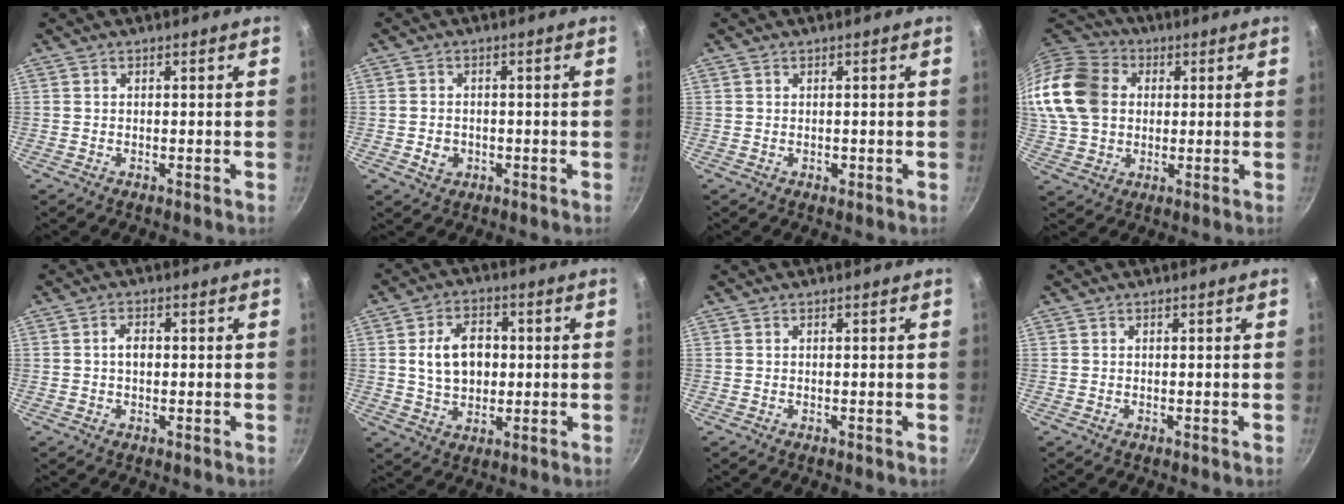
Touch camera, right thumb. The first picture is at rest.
{"total": 3.1, "force": [-0.9, 2.6, 1.4], "torque": [-0.017, 0.009, -0.011]}
{"total": 0.8, "force": [-0.1, 0.6, 0.5], "torque": [-0.003, 0.001, 0.000]}
{"total": 21.3, "force": [3.6, 17.1, 12.1], "torque": [-0.259, 0.029, 0.061]}
{"total": 2.8, "force": [0.1, 1.8, 2.1], "torque": [-0.027, 0.008, 0.000]}
{"total": 10.3, "force": [1.0, 7.4, 7.1], "torque": [-0.096, 0.007, 0.017]}
{"total": 0.0}
{"total": 0.0}